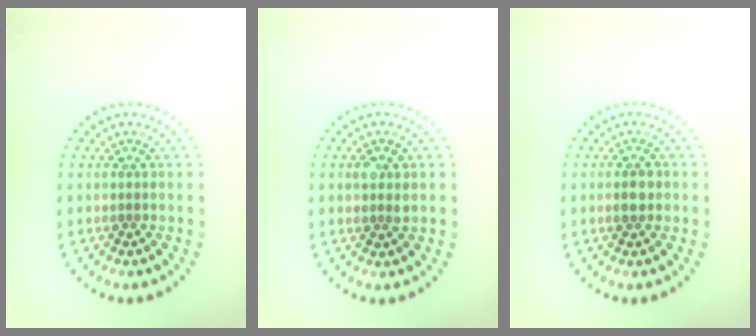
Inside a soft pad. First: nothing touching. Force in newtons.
{"total": 1.6, "press": 1.6, "slide": 0.4}
{"total": 1.7, "press": 1.7, "slide": 0.2}